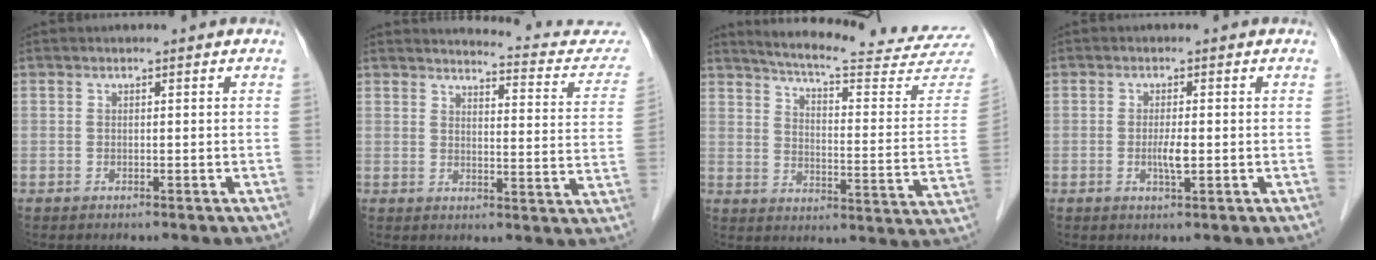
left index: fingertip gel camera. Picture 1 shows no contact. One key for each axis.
{"total": 13.2, "fx": 12.7, "fy": 2.1, "fz": 2.7, "tx": -0.008, "ty": -0.052, "tz": 0.122}
{"total": 22.9, "fx": 21.6, "fy": 0.2, "fz": 7.4, "tx": -0.112, "ty": -0.098, "tz": 0.265}
{"total": 2.4, "fx": -0.5, "fy": 0.3, "fz": 2.3, "tx": -0.047, "ty": -0.006, "tz": -0.008}